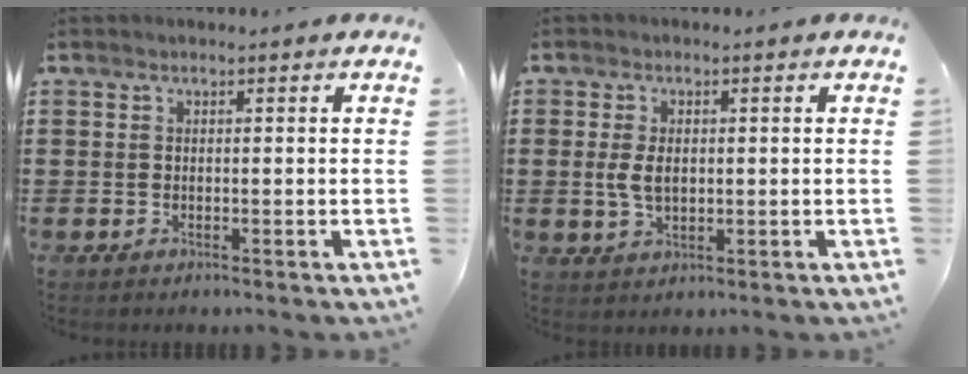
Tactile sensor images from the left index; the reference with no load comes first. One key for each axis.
{"total": 4.0, "fx": 0.2, "fy": 2.3, "fz": 3.3, "tx": -0.080, "ty": 0.002, "tz": -0.001}